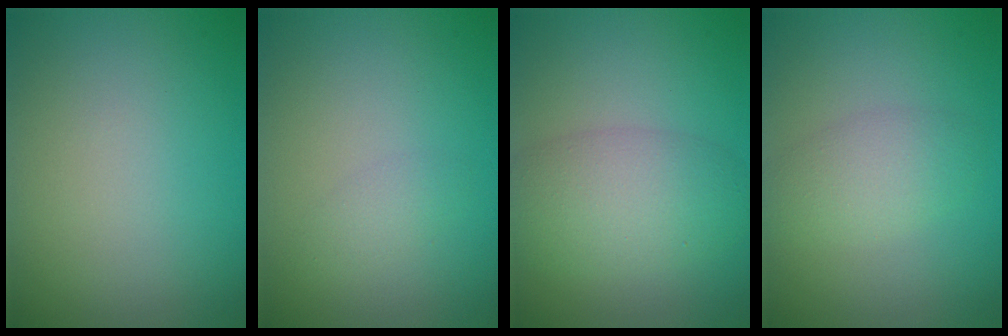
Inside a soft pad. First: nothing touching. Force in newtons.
{"total": 1.0, "press": 1.0, "slide": 0.1}
{"total": 5.2, "press": 5.2, "slide": 0.2}
{"total": 2.9, "press": 2.9, "slide": 0.1}